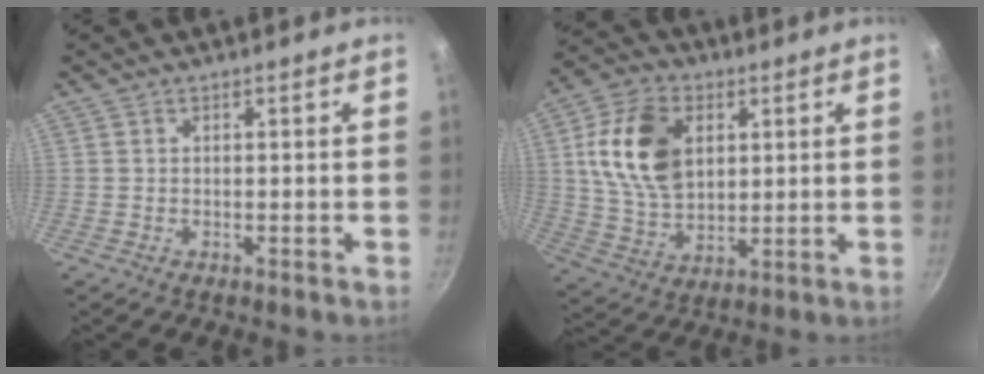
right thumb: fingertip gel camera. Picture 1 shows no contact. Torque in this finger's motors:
{"motor_torque": [-0.96, 1.77, 0.25, 0.01, 0.30]}